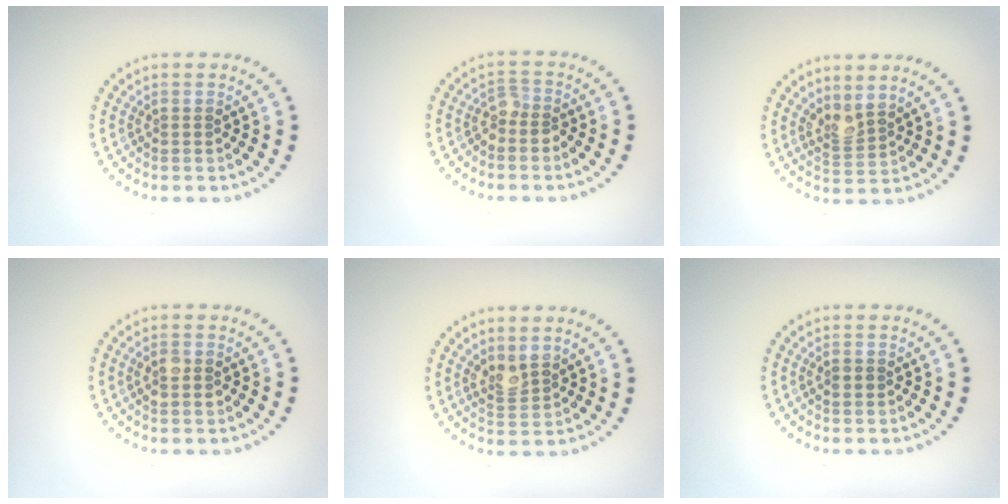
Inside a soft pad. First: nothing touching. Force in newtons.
{"total": 1.7, "press": 1.3, "slide": 1.1}
{"total": 2.1, "press": 1.6, "slide": 1.3}
{"total": 1.5, "press": 1.5, "slide": 0.1}
{"total": 2.0, "press": 1.6, "slide": 1.1}
{"total": 1.2, "press": 1.2, "slide": 0.2}